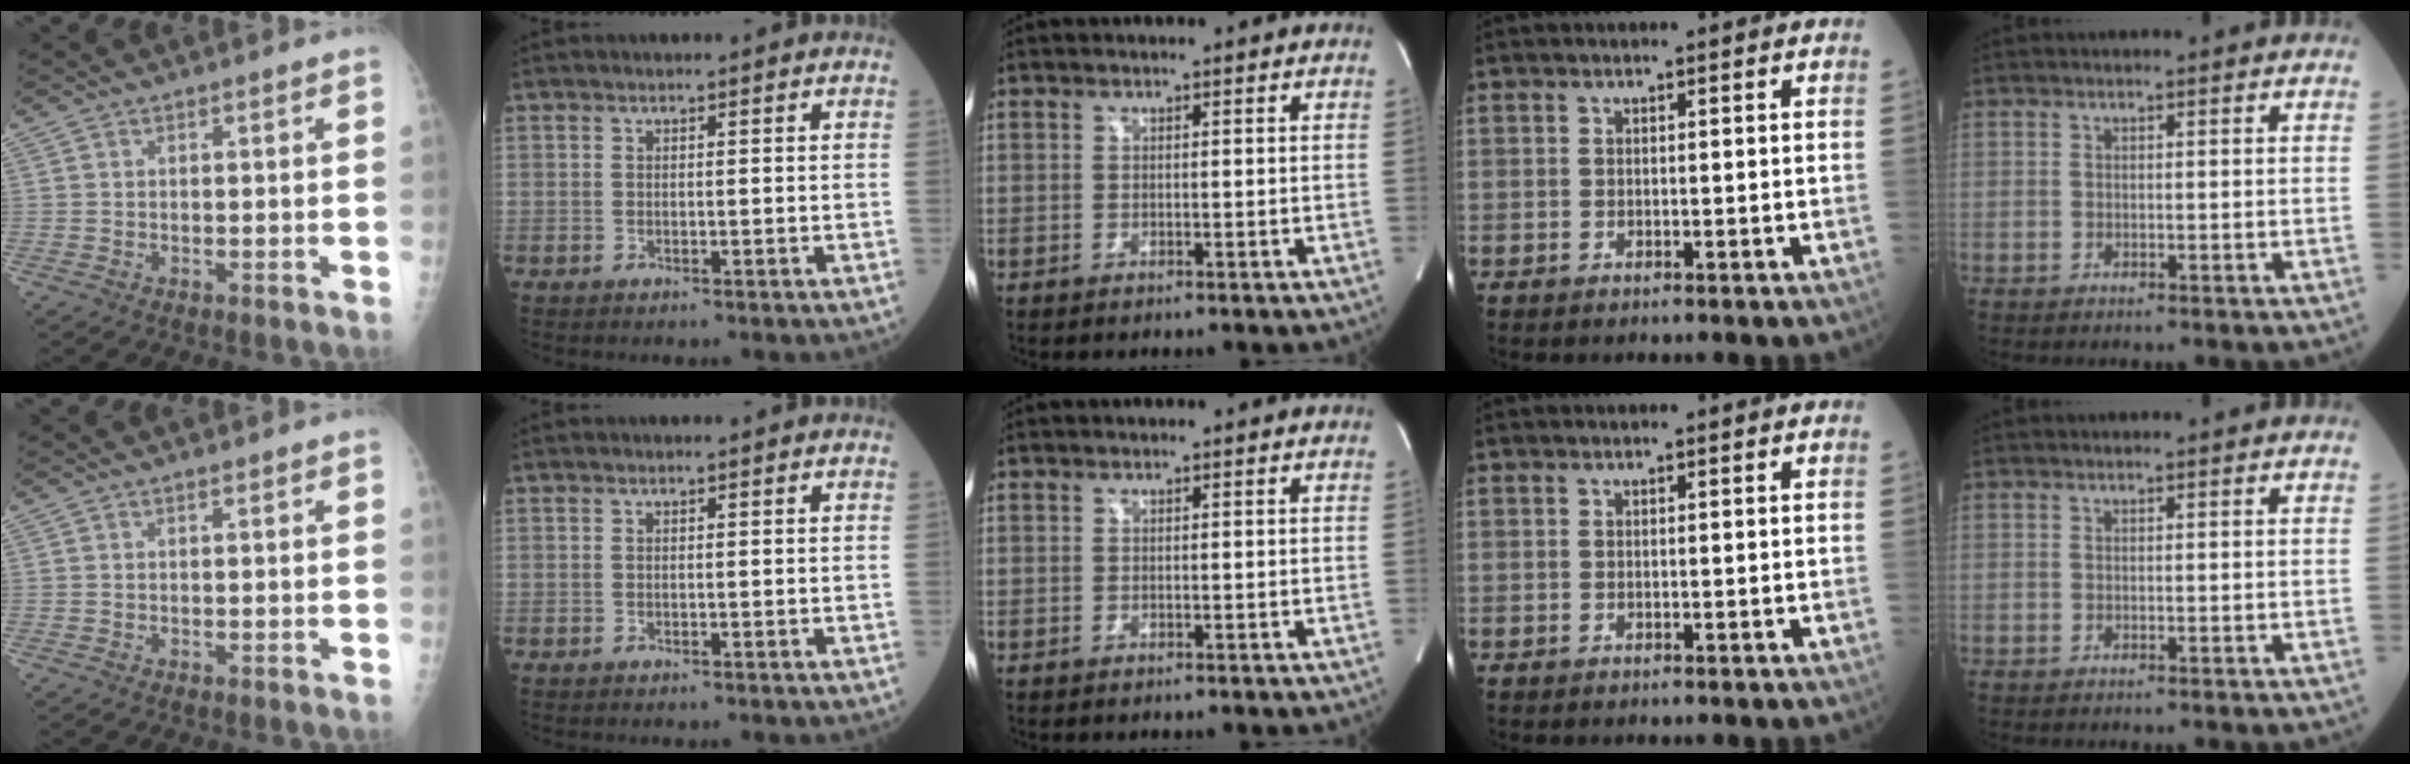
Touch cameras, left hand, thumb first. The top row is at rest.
{}